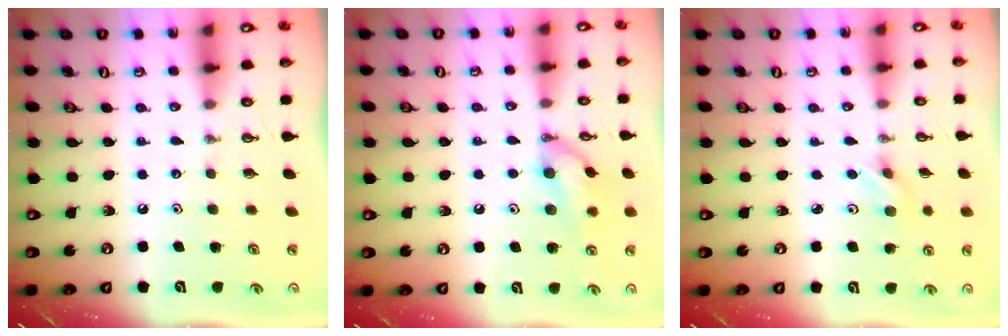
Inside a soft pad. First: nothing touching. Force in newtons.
{"total": 11.6, "press": 11.0, "slide": 3.6}
{"total": 2.1, "press": 2.0, "slide": 0.6}